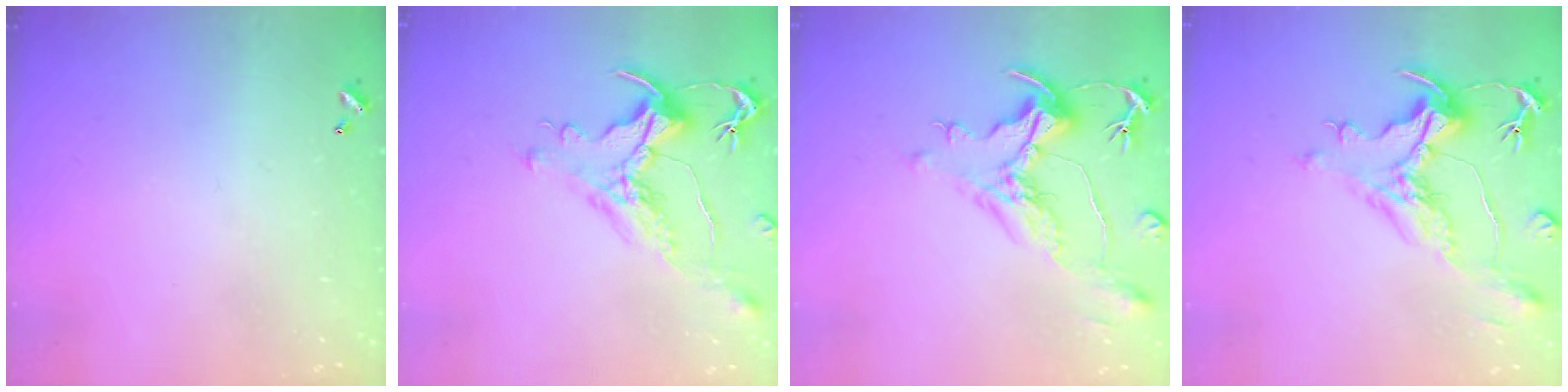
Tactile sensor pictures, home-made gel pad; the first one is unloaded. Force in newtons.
{"total": 1.7, "press": 1.1, "slide": 1.3}
{"total": 1.8, "press": 0.8, "slide": 1.5}
{"total": 1.6, "press": 0.0, "slide": 1.6}